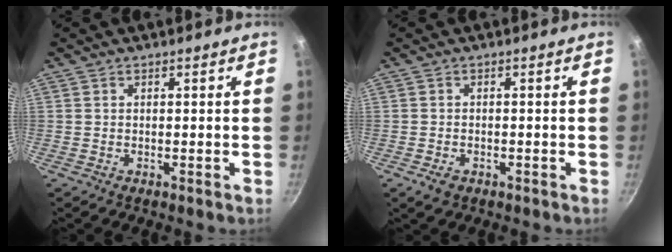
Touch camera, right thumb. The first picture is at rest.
{"total": 2.7, "force": [-1.4, 1.7, 1.5], "torque": [-0.029, 0.004, -0.019]}